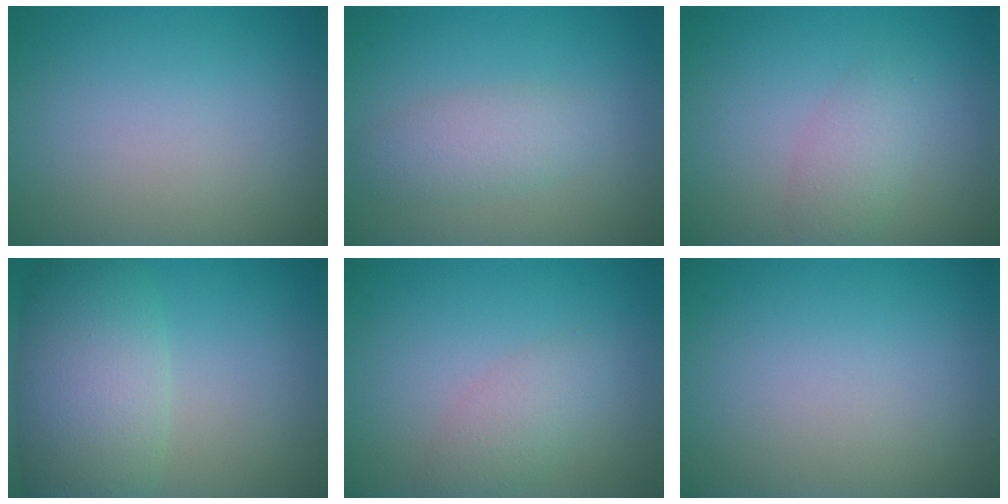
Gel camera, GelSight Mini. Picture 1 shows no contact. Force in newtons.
{"total": 2.6, "press": 2.6, "slide": 0.1}
{"total": 2.1, "press": 2.1, "slide": 0.1}
{"total": 7.7, "press": 7.7, "slide": 0.2}
{"total": 2.3, "press": 2.3, "slide": 0.0}
{"total": 0.0}